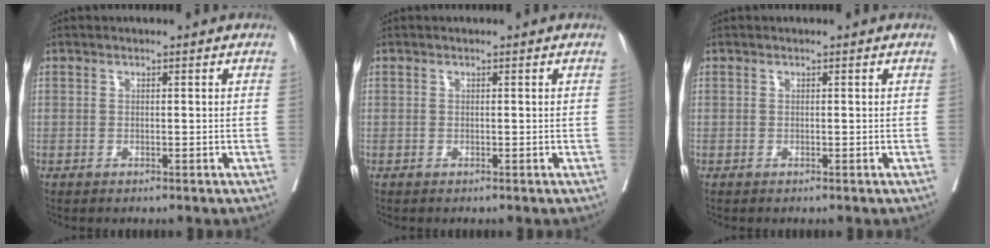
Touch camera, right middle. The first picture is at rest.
{"total": 0.0}
{"total": 0.0}